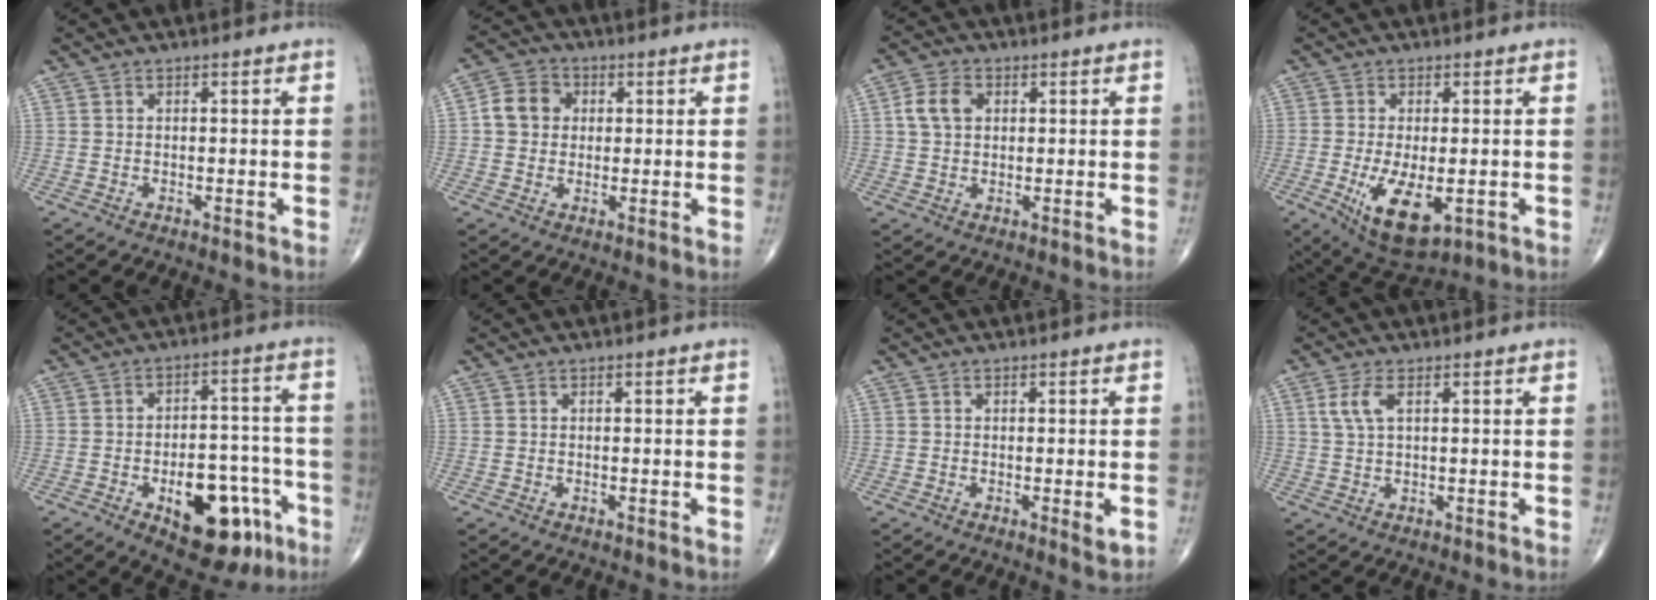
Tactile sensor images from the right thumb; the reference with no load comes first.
{"total": 6.9, "force": [0.9, 6.0, 3.3], "torque": [-0.046, 0.011, 0.006]}
{"total": 5.6, "force": [1.3, 4.1, 3.6], "torque": [-0.066, 0.007, 0.021]}
{"total": 10.6, "force": [-2.9, 4.9, 9.0], "torque": [-0.149, -0.019, -0.034]}
{"total": 17.2, "force": [-7.4, 8.9, 12.7], "torque": [-0.140, 0.046, -0.093]}
{"total": 0.0}
{"total": 2.0, "force": [-0.5, 0.4, 1.9], "torque": [-0.024, -0.006, -0.006]}
{"total": 4.0, "force": [1.5, 1.7, 3.3], "torque": [-0.079, 0.006, 0.032]}